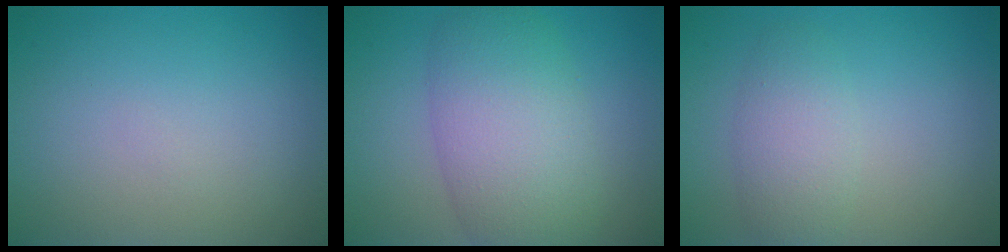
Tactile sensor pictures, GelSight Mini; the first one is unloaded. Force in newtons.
{"total": 7.8, "press": 7.8, "slide": 0.2}
{"total": 3.0, "press": 3.0, "slide": 0.1}